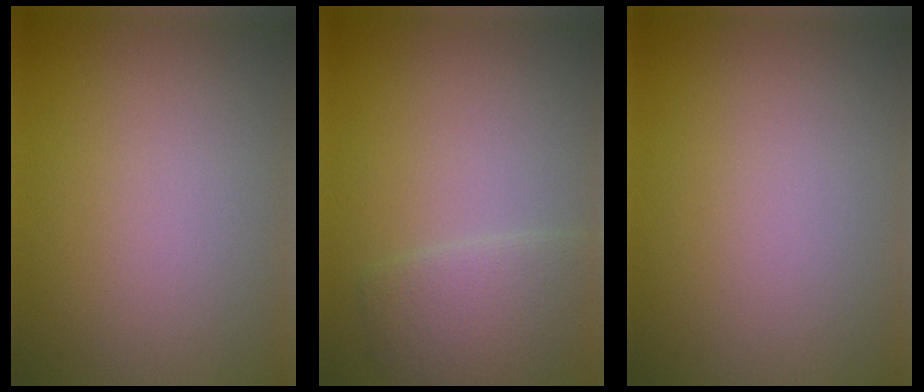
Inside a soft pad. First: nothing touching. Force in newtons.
{"total": 3.3, "press": 3.3, "slide": 0.1}
{"total": 0.0}